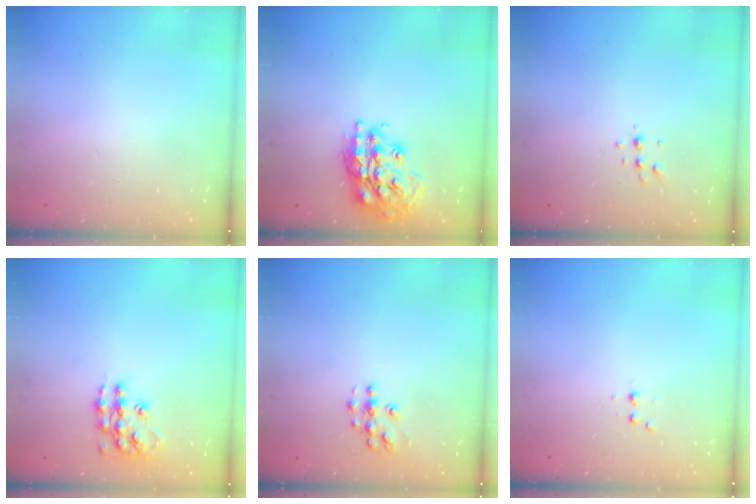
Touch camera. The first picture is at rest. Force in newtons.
{"total": 18.4, "press": 18.3, "slide": 1.7}
{"total": 4.3, "press": 4.2, "slide": 0.6}
{"total": 11.7, "press": 11.6, "slide": 0.8}
{"total": 6.6, "press": 6.6, "slide": 0.3}
{"total": 2.9, "press": 2.7, "slide": 1.0}